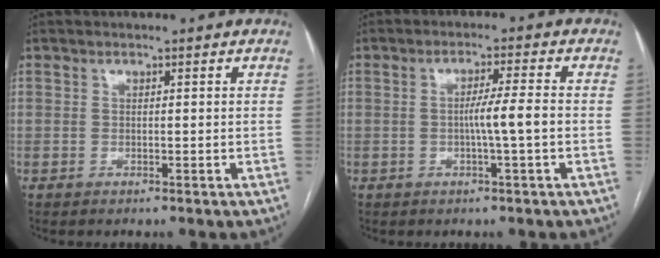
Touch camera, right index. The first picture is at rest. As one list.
[{"total": 4.4, "force": [-0.8, -0.6, 4.3], "torque": [-0.072, 0.002, -0.014]}]